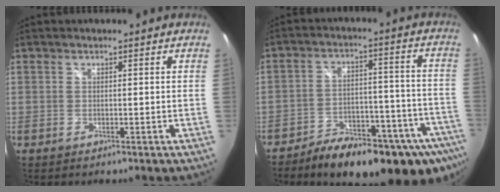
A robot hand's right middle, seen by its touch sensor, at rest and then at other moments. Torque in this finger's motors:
{"motor_torque": [1.07, -1.06, 0.25, 0.06]}